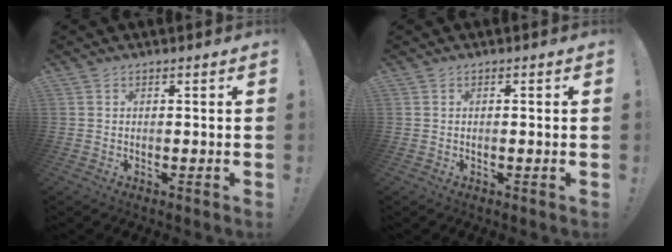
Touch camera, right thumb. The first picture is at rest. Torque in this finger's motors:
{"motor_torque": [0.07, -0.12, -0.29, -0.09, 0.03]}